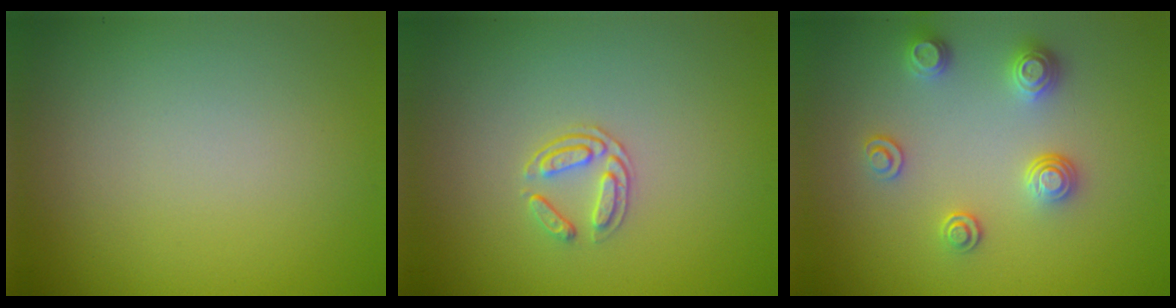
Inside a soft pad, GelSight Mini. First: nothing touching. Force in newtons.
{"total": 1.7, "press": 1.3, "slide": 1.1}
{"total": 2.6, "press": 2.6, "slide": 0.6}